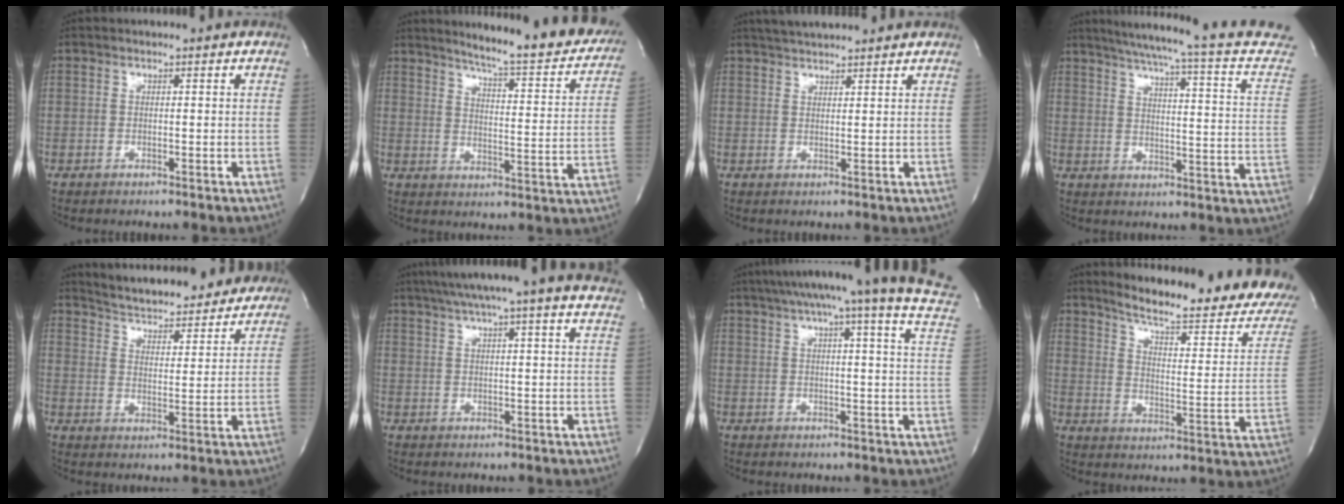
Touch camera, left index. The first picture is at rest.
{"total": 21.8, "force": [18.8, 2.2, 10.8], "torque": [-0.143, -0.052, 0.224]}
{"total": 5.7, "force": [5.3, 0.3, 2.1], "torque": [-0.039, 0.031, 0.086]}
{"total": 22.0, "force": [18.9, -0.1, 11.2], "torque": [-0.166, -0.049, 0.220]}
{"total": 20.5, "force": [19.2, 4.5, 5.8], "torque": [-0.087, -0.003, 0.255]}
{"total": 21.2, "force": [18.6, -0.5, 10.3], "torque": [-0.169, -0.007, 0.229]}
{"total": 24.5, "force": [19.6, 0.0, 14.7], "torque": [-0.208, -0.019, 0.234]}
{"total": 24.3, "force": [21.3, 2.4, 11.3], "torque": [-0.165, -0.089, 0.265]}